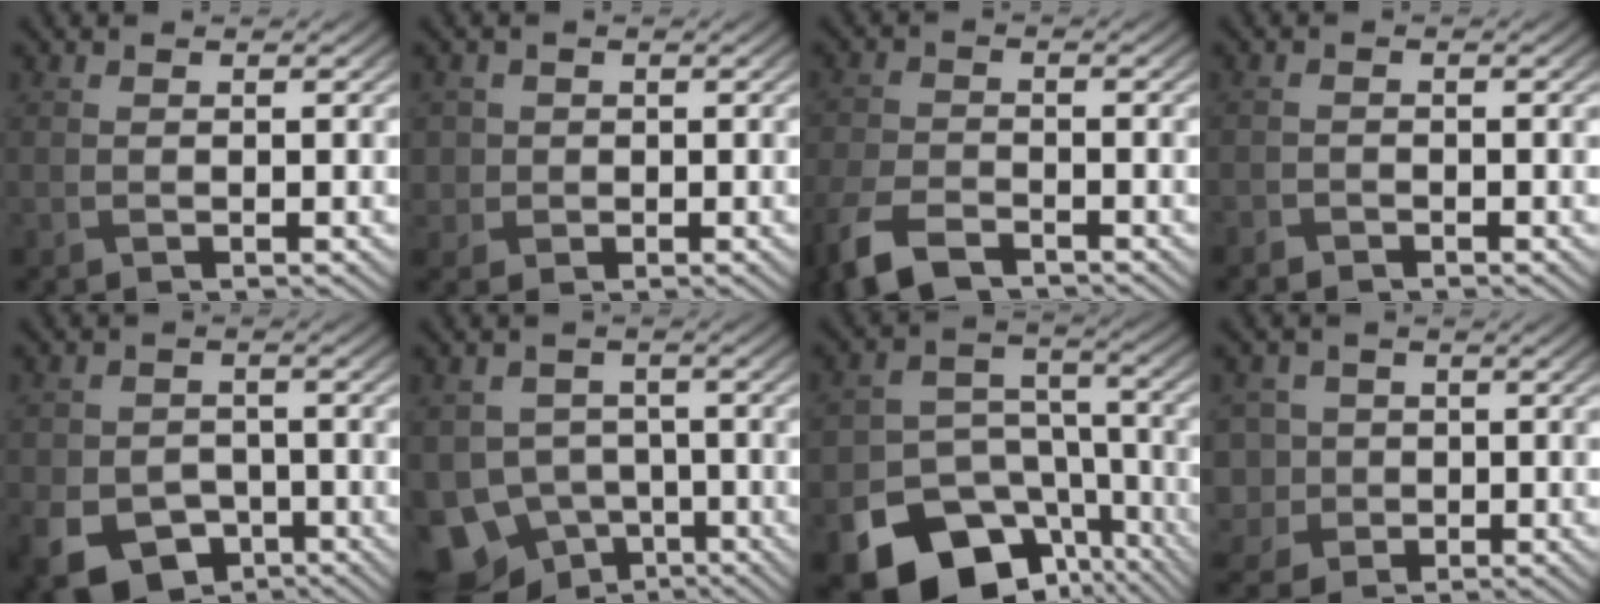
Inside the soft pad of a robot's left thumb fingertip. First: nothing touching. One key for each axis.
{"total": 2.5, "fx": 0.3, "fy": 2.5, "fz": 0.2, "tx": -0.010, "ty": -0.003, "tz": 0.004}
{"total": 6.3, "fx": -4.5, "fy": 2.8, "fz": 3.4, "tx": -0.077, "ty": -0.015, "tz": -0.097}
{"total": 1.2, "fx": -1.2, "fy": 0.4, "fz": 0.1, "tx": -0.001, "ty": -0.003, "tz": -0.026}
{"total": 8.6, "fx": -4.1, "fy": 6.3, "fz": 4.0, "tx": -0.087, "ty": -0.033, "tz": -0.072}
{"total": 9.9, "fx": -5.7, "fy": 7.4, "fz": 3.3, "tx": -0.086, "ty": -0.028, "tz": -0.099}
{"total": 17.1, "fx": -10.2, "fy": 11.9, "fz": 6.8, "tx": -0.135, "ty": -0.058, "tz": -0.141}
{"total": 6.5, "fx": -1.1, "fy": 6.1, "fz": 2.0, "tx": -0.077, "ty": 0.005, "tz": -0.048}